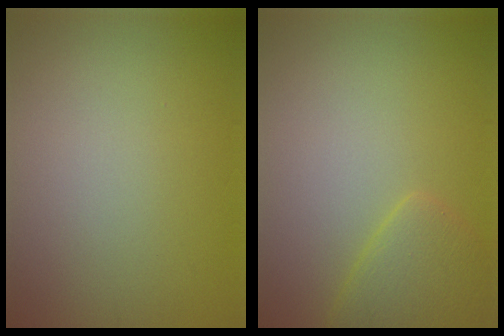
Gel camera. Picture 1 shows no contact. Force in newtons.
{"total": 3.0, "press": 2.9, "slide": 0.3}